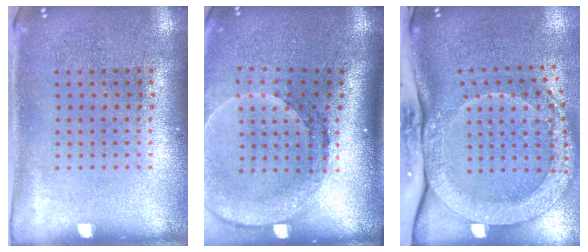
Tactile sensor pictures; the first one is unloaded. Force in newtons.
{"total": 2.7, "press": 2.0, "slide": 1.8}
{"total": 3.1, "press": 2.3, "slide": 2.0}